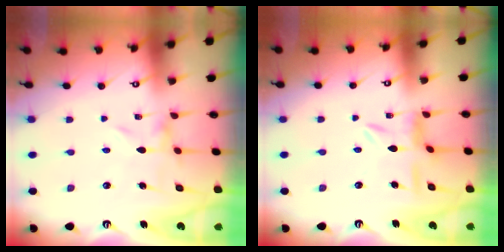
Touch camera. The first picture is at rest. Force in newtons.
{"total": 7.3, "press": 7.2, "slide": 0.8}